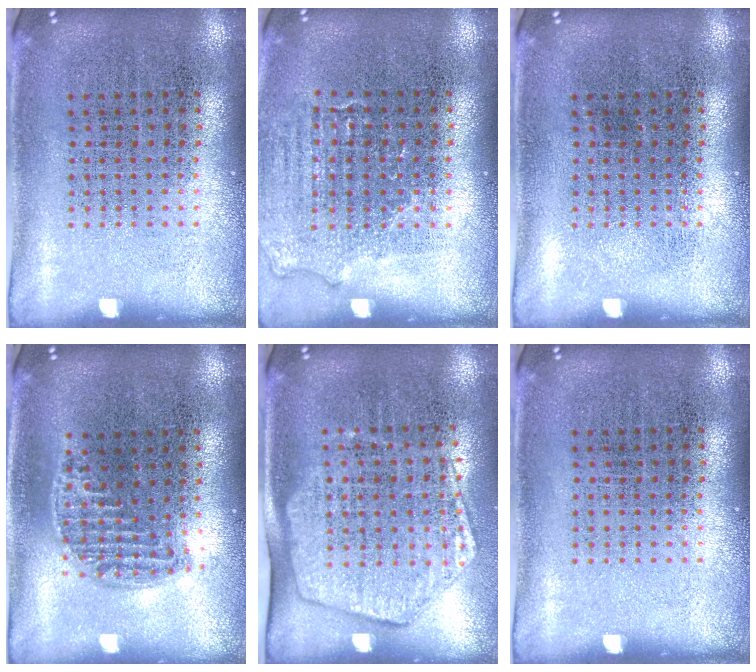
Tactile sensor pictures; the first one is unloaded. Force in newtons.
{"total": 1.2, "press": 1.1, "slide": 0.5}
{"total": 0.0}
{"total": 1.2, "press": 1.1, "slide": 0.5}
{"total": 1.8, "press": 1.6, "slide": 0.8}
{"total": 0.0}